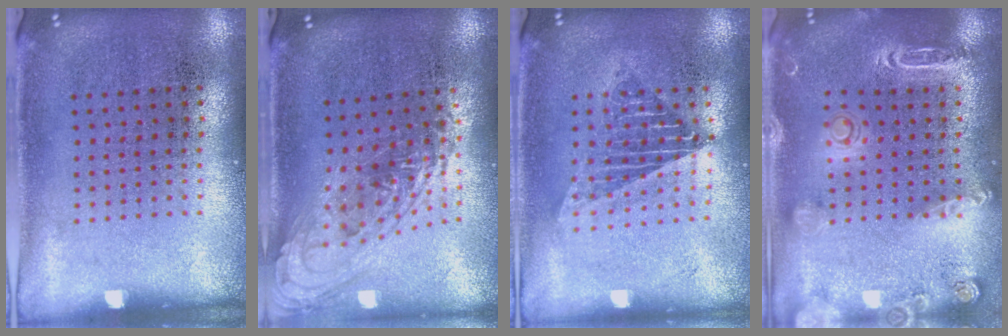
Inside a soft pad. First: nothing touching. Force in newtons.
{"total": 1.3, "press": 1.2, "slide": 0.5}
{"total": 1.5, "press": 1.3, "slide": 0.7}
{"total": 2.0, "press": 1.9, "slide": 0.5}